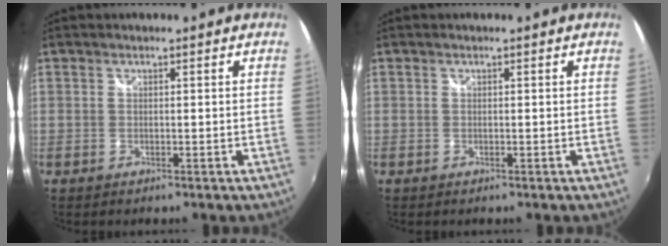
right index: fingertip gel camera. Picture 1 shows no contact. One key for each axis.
{"total": 0.0}